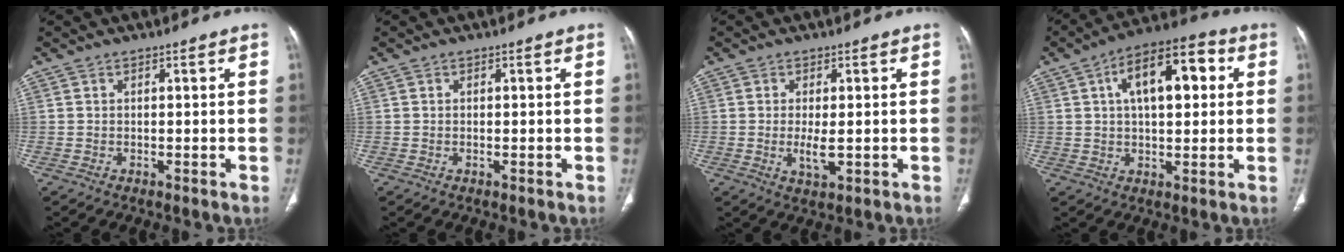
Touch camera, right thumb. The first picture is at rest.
{"total": 0.0}
{"total": 4.1, "force": [-0.5, 1.7, 3.8], "torque": [-0.072, -0.009, -0.006]}
{"total": 13.8, "force": [3.4, 6.7, 11.6], "torque": [-0.165, 0.022, 0.048]}